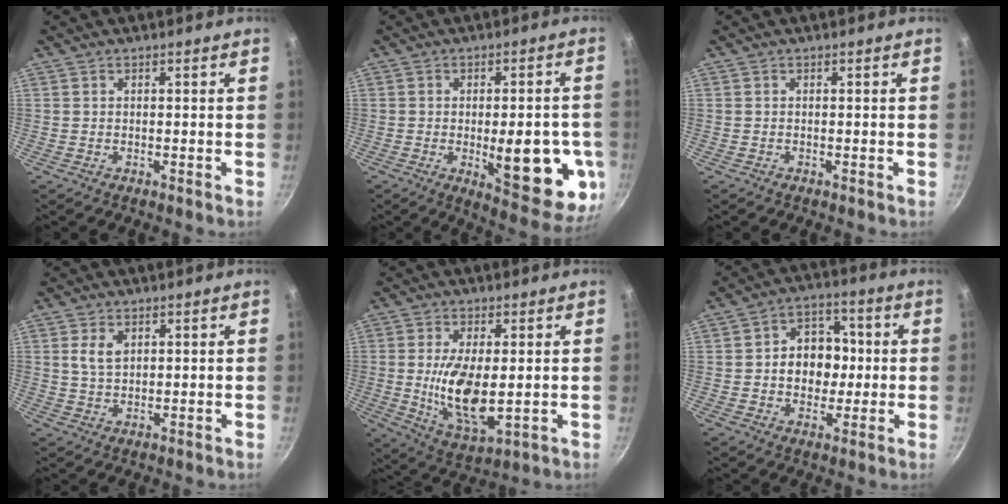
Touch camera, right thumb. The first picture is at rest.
{"total": 17.4, "force": [-3.3, 6.7, 15.8], "torque": [-0.167, -0.009, -0.035]}
{"total": 0.0}
{"total": 4.0, "force": [1.3, 2.6, 2.8], "torque": [-0.046, -0.002, 0.024]}
{"total": 12.3, "force": [0.0, 5.3, 11.1], "torque": [-0.209, -0.019, 0.008]}
{"total": 10.5, "force": [0.1, 8.4, 6.2], "torque": [-0.049, 0.014, -0.007]}